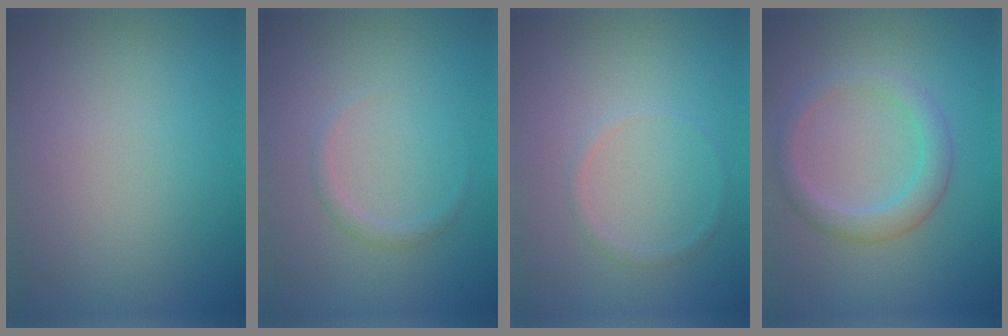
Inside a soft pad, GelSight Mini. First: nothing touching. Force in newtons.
{"total": 1.0, "press": 1.0, "slide": 0.1}
{"total": 0.9, "press": 0.9, "slide": 0.1}
{"total": 3.0, "press": 3.0, "slide": 0.2}